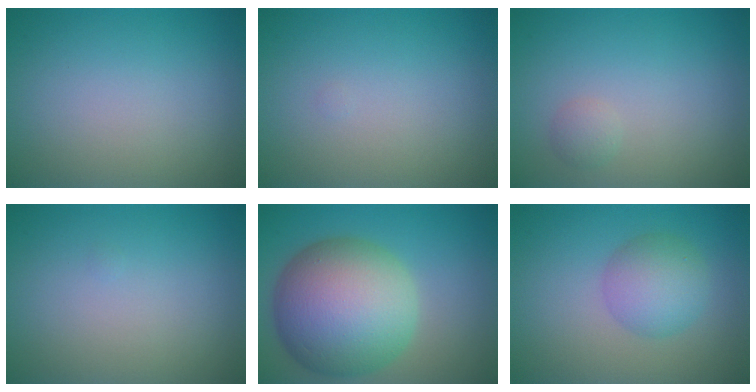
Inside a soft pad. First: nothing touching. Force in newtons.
{"total": 0.0}
{"total": 1.0, "press": 1.0, "slide": 0.1}
{"total": 0.0}
{"total": 13.0, "press": 13.0, "slide": 0.4}
{"total": 3.9, "press": 3.9, "slide": 0.1}